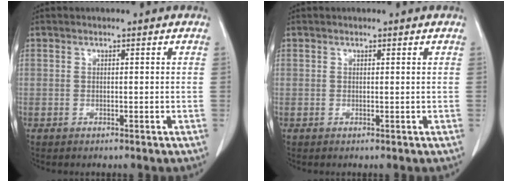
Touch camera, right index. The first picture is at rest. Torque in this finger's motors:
{"motor_torque": [-0.08, 0.00, 0.05, 0.01]}